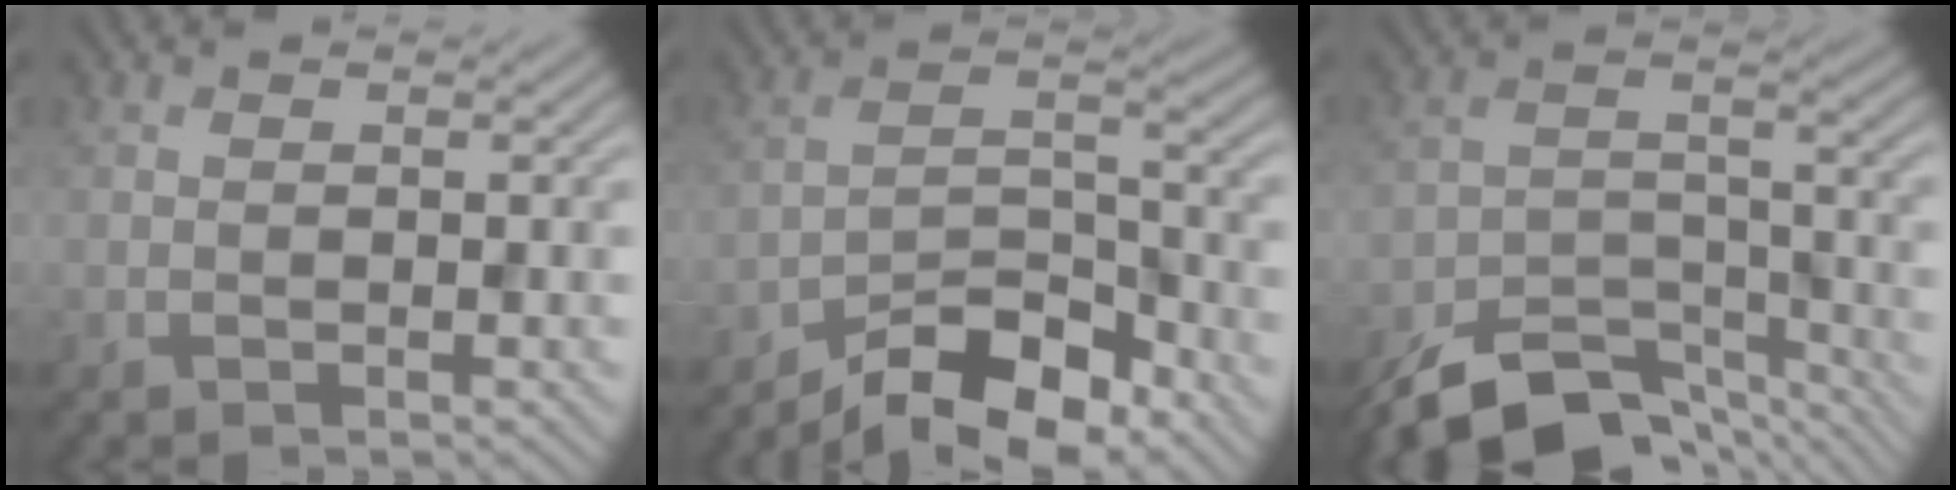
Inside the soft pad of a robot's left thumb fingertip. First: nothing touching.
{"total": 9.6, "force": [-7.8, 2.8, 4.8], "torque": [-0.074, 0.007, -0.154]}
{"total": 11.1, "force": [-9.1, 4.1, 4.8], "torque": [-0.084, -0.010, -0.159]}